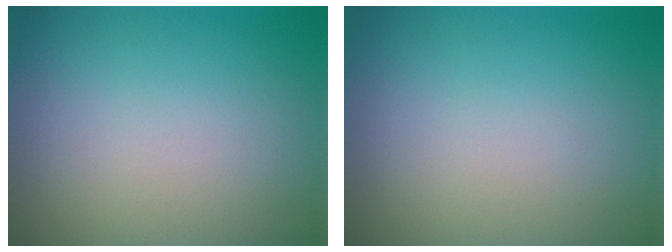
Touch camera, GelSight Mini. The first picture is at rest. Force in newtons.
{"total": 0.0}